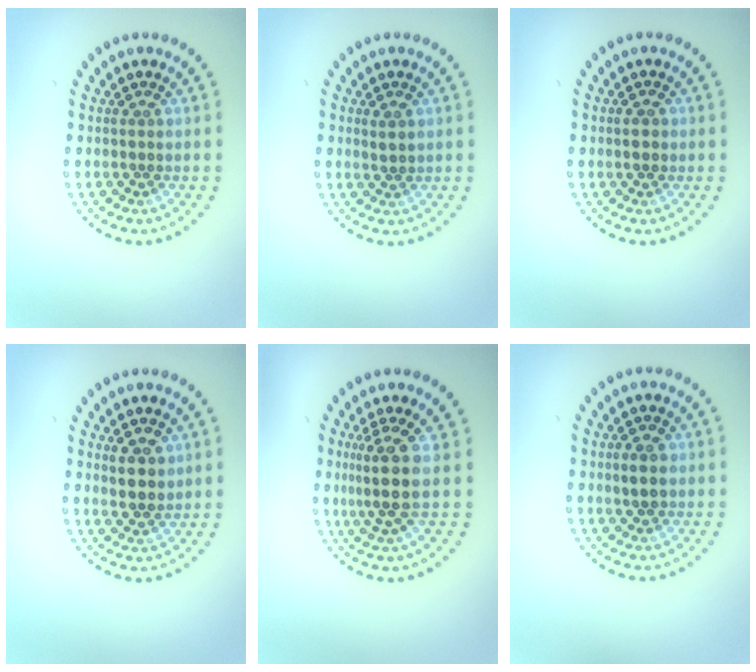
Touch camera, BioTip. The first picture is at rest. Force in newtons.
{"total": 0.7, "press": 0.7, "slide": 0.2}
{"total": 1.8, "press": 1.8, "slide": 0.1}
{"total": 2.9, "press": 2.7, "slide": 0.9}
{"total": 3.4, "press": 2.6, "slide": 2.1}
{"total": 2.2, "press": 2.2, "slide": 0.1}